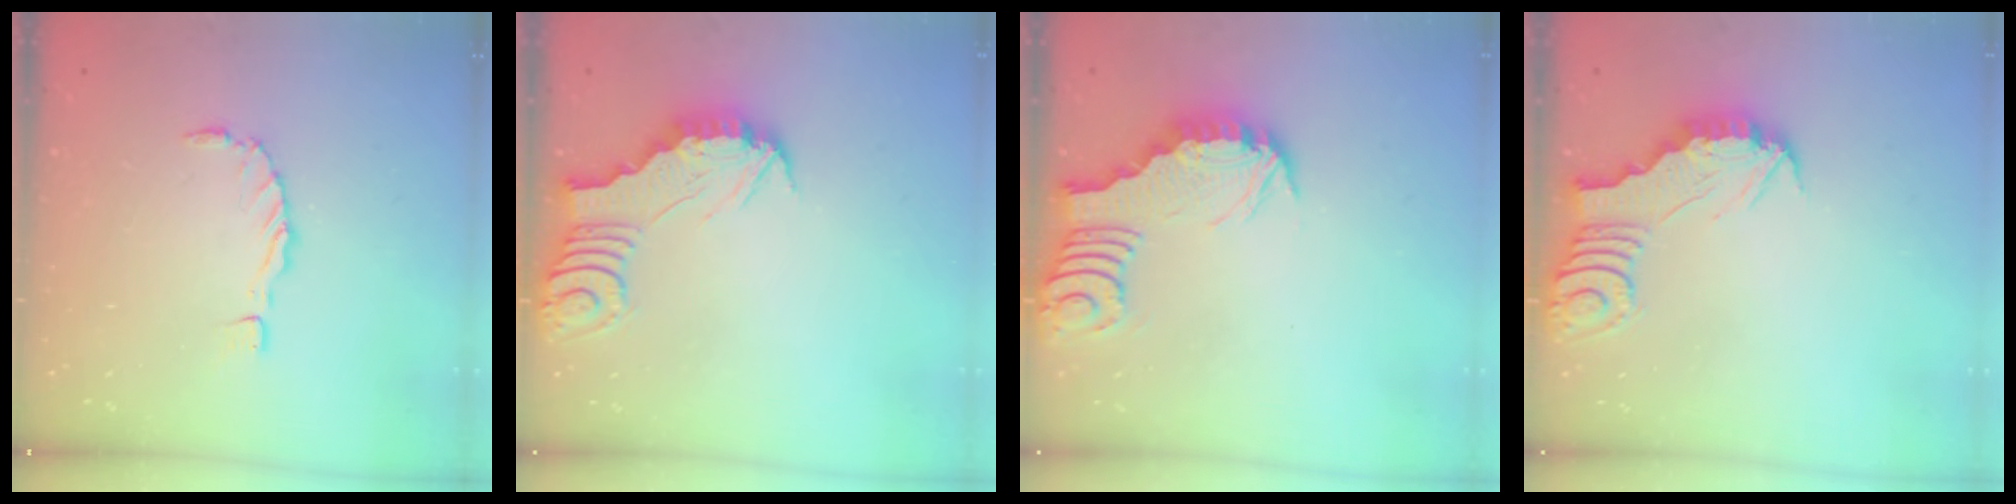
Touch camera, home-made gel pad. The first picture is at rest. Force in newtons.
{"total": 2.9, "press": 2.9, "slide": 0.3}
{"total": 2.9, "press": 2.8, "slide": 0.3}
{"total": 2.8, "press": 2.8, "slide": 0.1}